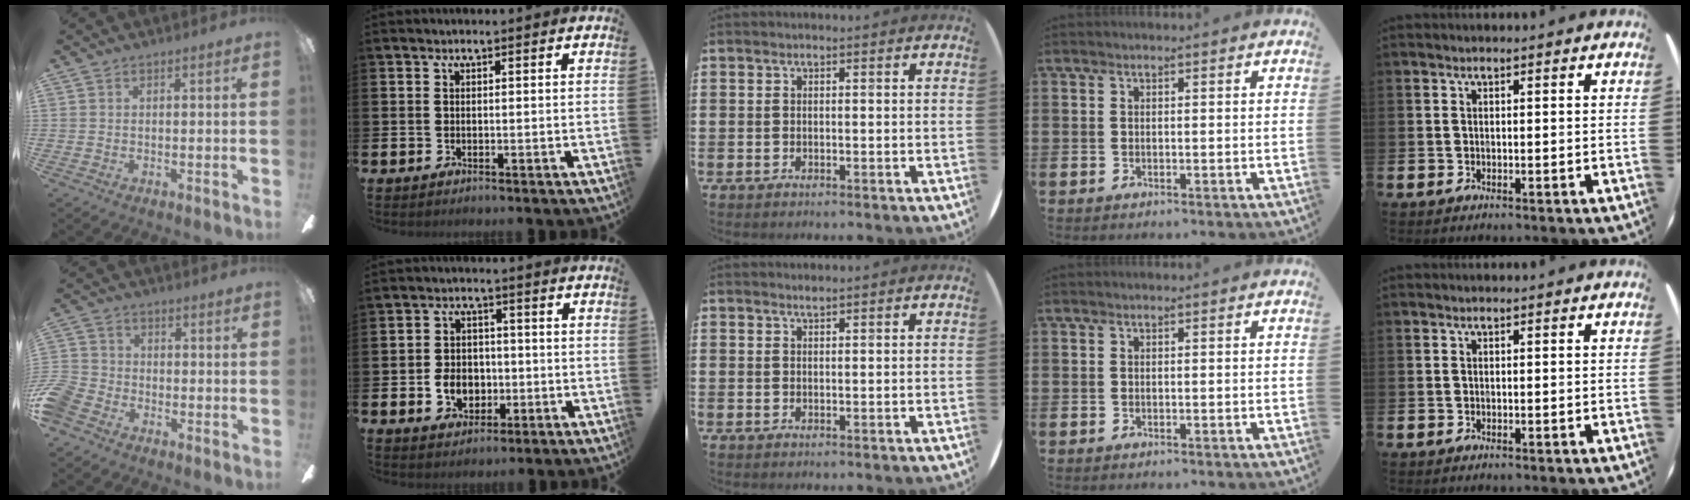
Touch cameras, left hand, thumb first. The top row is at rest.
{"thumb": {"total": 7.5, "force": [-4.6, 5.0, 3.3], "torque": [-0.083, 0.025, -0.089]}, "index": {"total": 4.9, "force": [-1.1, 4.1, 2.5], "torque": [-0.039, 0.003, -0.026]}, "middle": {"total": 0.7, "force": [0.7, -0.1, 0.0], "torque": [0.001, 0.000, 0.013]}}